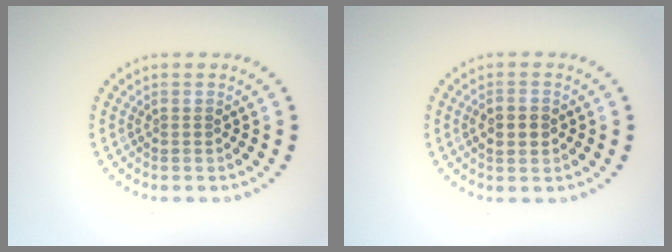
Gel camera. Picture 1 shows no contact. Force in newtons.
{"total": 2.1, "press": 2.1, "slide": 0.2}